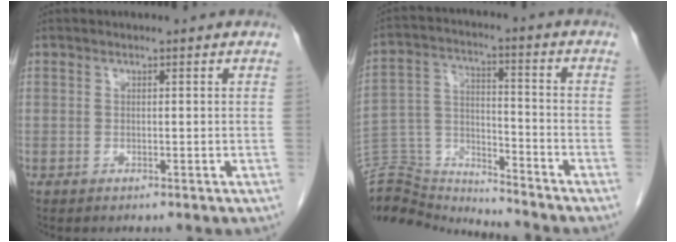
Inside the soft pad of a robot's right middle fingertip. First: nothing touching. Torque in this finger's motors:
{"motor_torque": [0.17, 0.06, 0.26, -0.02]}